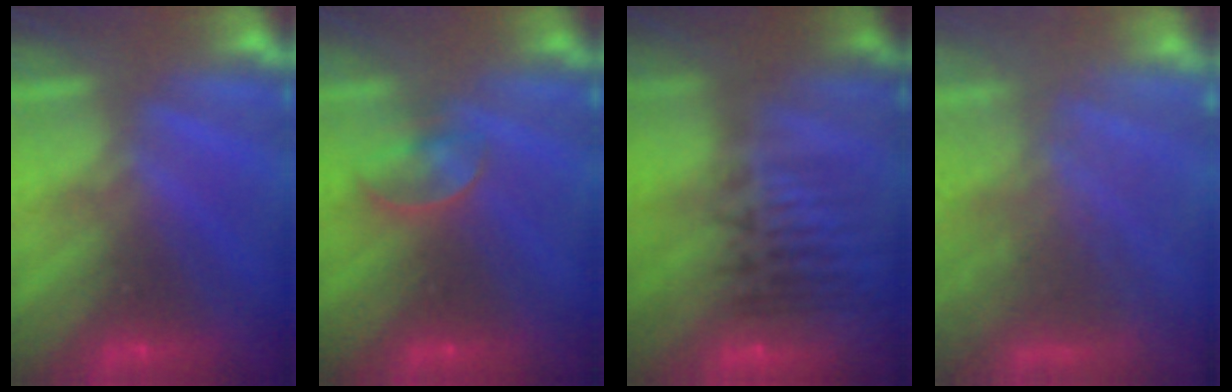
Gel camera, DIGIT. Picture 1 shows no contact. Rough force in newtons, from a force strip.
{"total": 2.3}
{"total": 12.7}
{"total": 10.7}